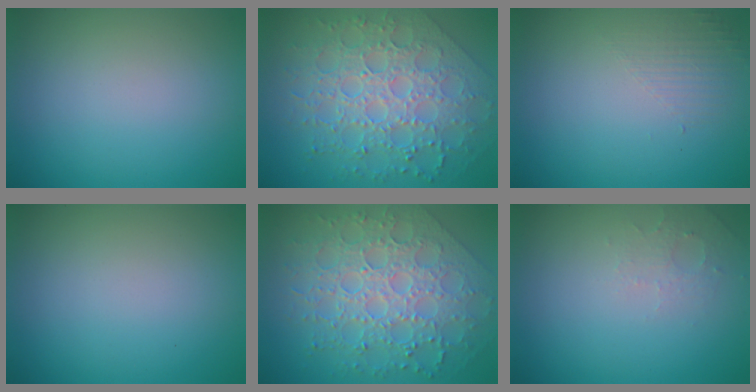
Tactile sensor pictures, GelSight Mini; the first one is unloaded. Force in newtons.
{"total": 8.8, "press": 6.3, "slide": 6.1}
{"total": 1.4, "press": 0.2, "slide": 1.4}
{"total": 0.0}
{"total": 8.8, "press": 6.3, "slide": 6.1}
{"total": 1.6, "press": 1.5, "slide": 0.4}